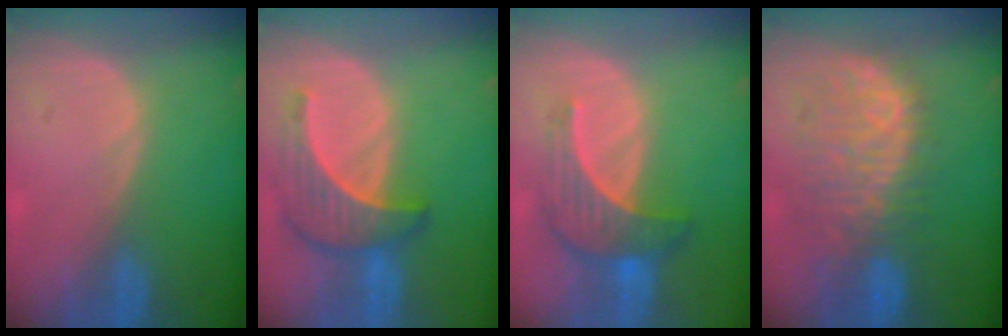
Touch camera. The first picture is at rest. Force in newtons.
{"total": 6.8, "press": 6.8, "slide": 0.7}
{"total": 7.3, "press": 6.7, "slide": 2.9}
{"total": 10.4, "press": 9.4, "slide": 4.6}